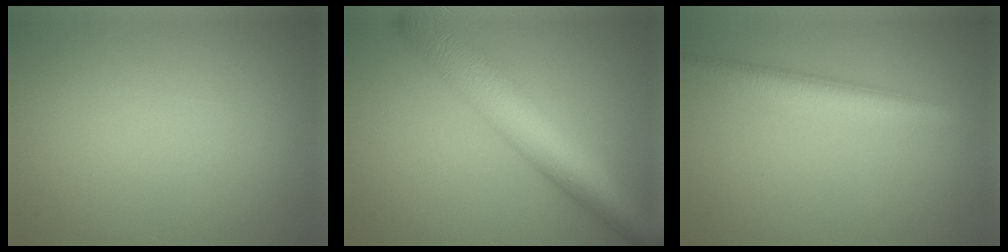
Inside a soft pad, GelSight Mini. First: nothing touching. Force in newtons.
{"total": 8.4, "press": 8.4, "slide": 0.4}
{"total": 3.9, "press": 3.9, "slide": 0.1}